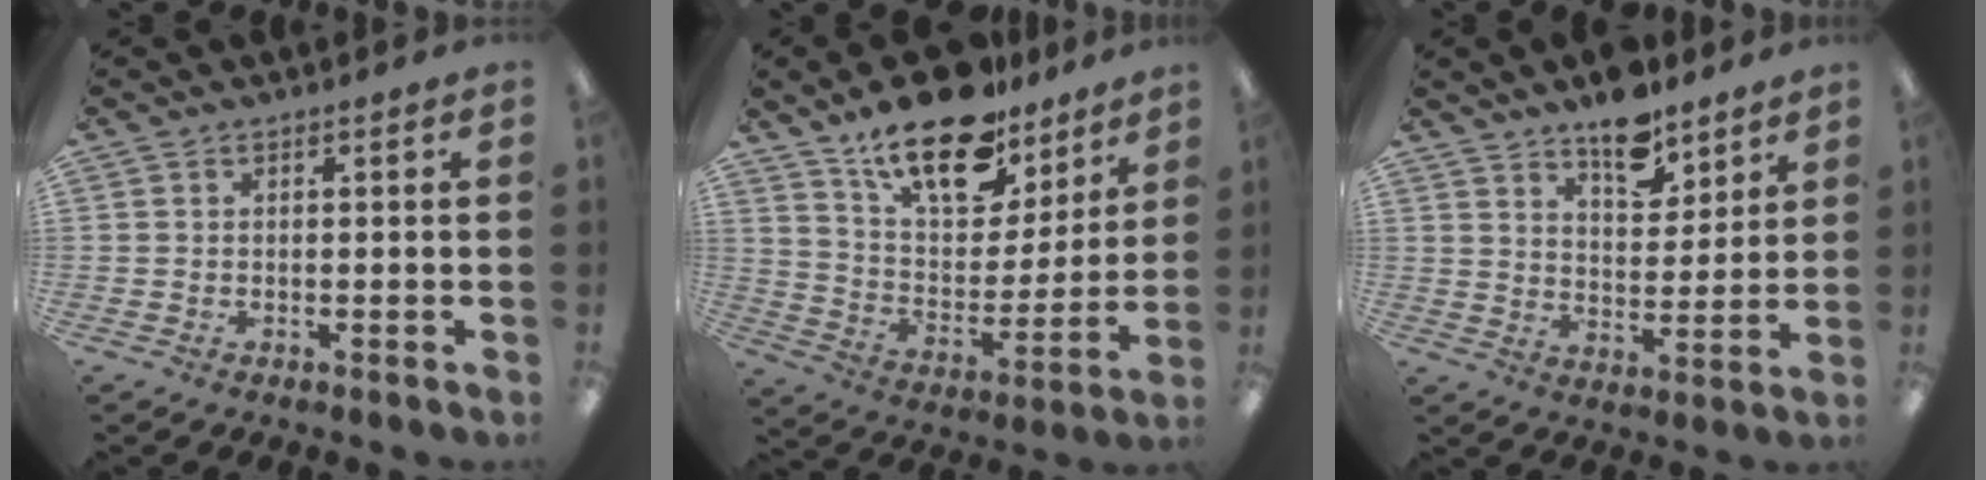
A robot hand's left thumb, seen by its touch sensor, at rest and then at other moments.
{"total": 19.8, "force": [14.0, 9.4, 10.3], "torque": [-0.171, -0.086, 0.246]}
{"total": 10.4, "force": [8.3, 4.6, 4.3], "torque": [-0.047, -0.055, 0.146]}